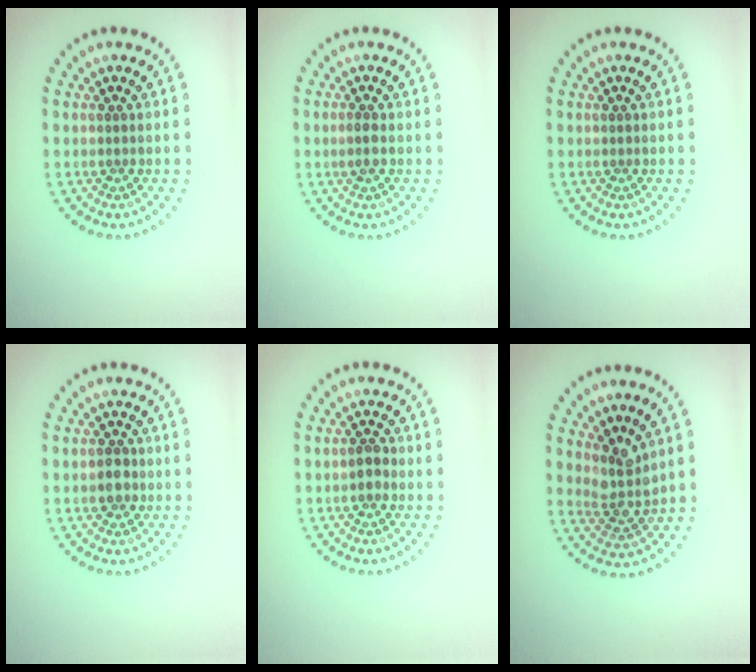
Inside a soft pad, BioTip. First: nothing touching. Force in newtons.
{"total": 1.1, "press": 1.0, "slide": 0.3}
{"total": 0.0}
{"total": 1.7, "press": 1.7, "slide": 0.3}
{"total": 1.4, "press": 1.4, "slide": 0.2}
{"total": 3.1, "press": 2.5, "slide": 1.9}